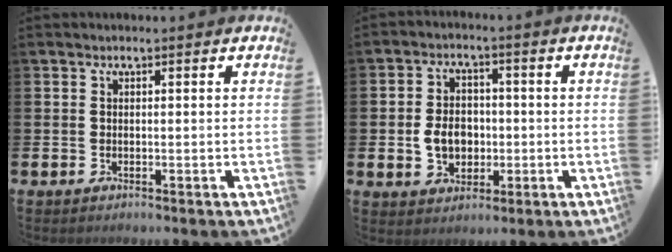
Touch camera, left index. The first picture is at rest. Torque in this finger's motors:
{"motor_torque": [0.62, -0.09, 0.17, 0.13]}